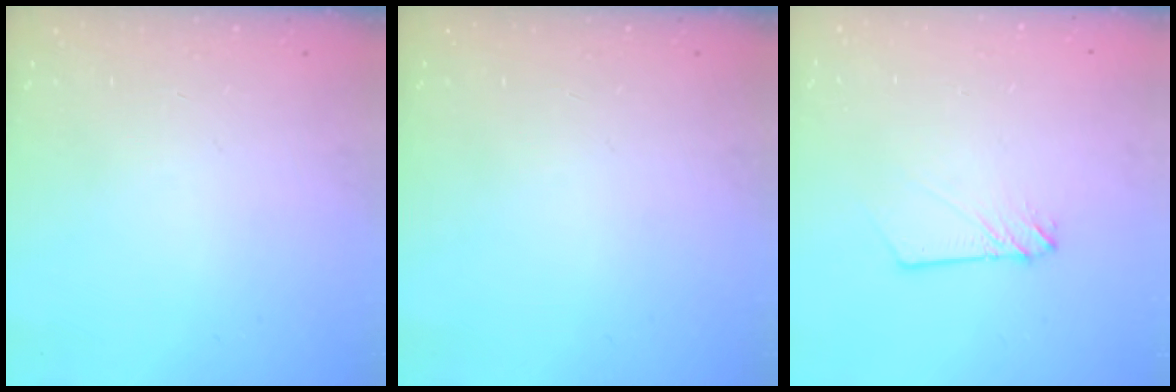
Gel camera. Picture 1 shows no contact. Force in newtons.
{"total": 0.0}
{"total": 2.9, "press": 2.9, "slide": 0.4}